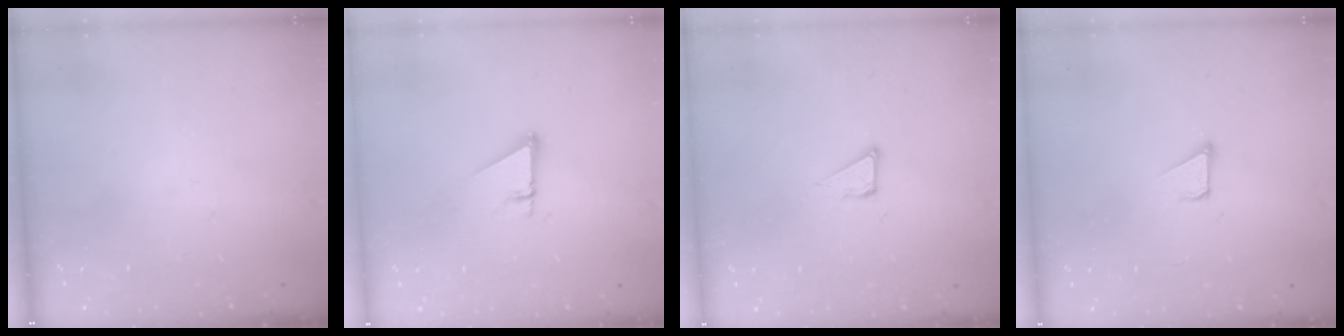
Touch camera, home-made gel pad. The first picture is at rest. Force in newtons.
{"total": 2.7, "press": 2.7, "slide": 0.1}
{"total": 3.9, "press": 3.9, "slide": 0.3}
{"total": 2.1, "press": 2.1, "slide": 0.1}